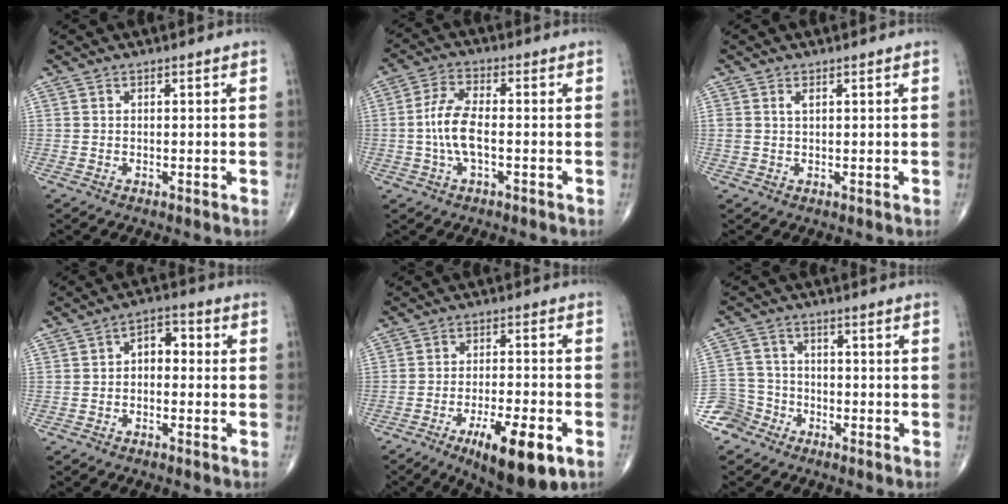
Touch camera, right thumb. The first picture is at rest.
{"total": 7.3, "force": [-1.1, 3.0, 6.6], "torque": [-0.145, 0.019, -0.025]}
{"total": 1.3, "force": [0.6, 0.6, 1.0], "torque": [-0.023, 0.006, 0.014]}
{"total": 4.8, "force": [-0.2, 3.2, 3.6], "torque": [-0.032, 0.023, -0.017]}
{"total": 13.6, "force": [-6.5, 3.8, 11.4], "torque": [-0.171, 0.010, -0.096]}
{"total": 6.1, "force": [-4.2, 4.4, -0.2], "torque": [0.030, 0.031, -0.092]}